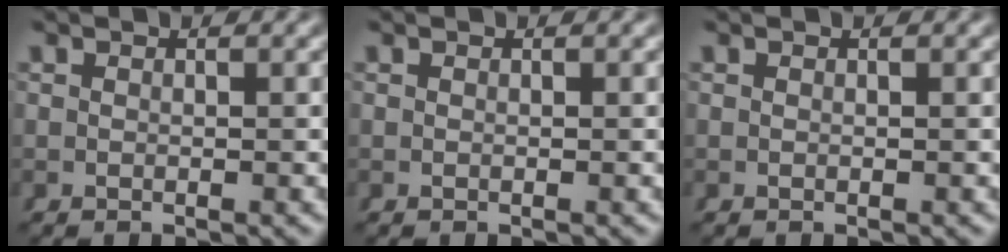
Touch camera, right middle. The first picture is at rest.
{"total": 0.0}
{"total": 0.0}